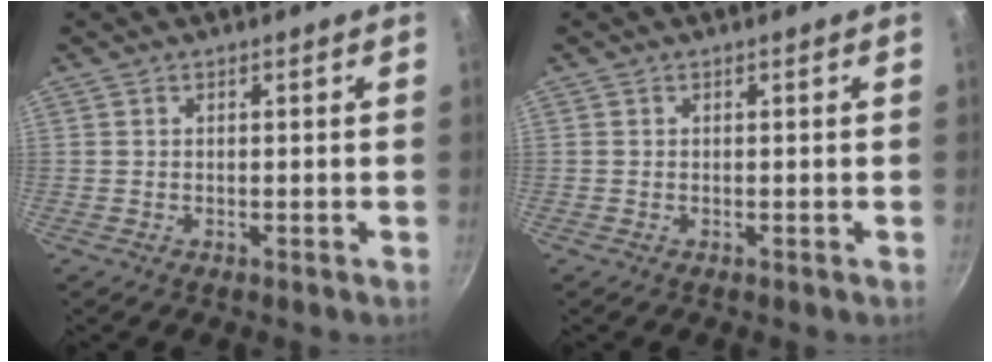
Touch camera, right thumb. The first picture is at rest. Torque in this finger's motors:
{"motor_torque": [0.22, 0.00, -0.04, -0.72, -0.05]}